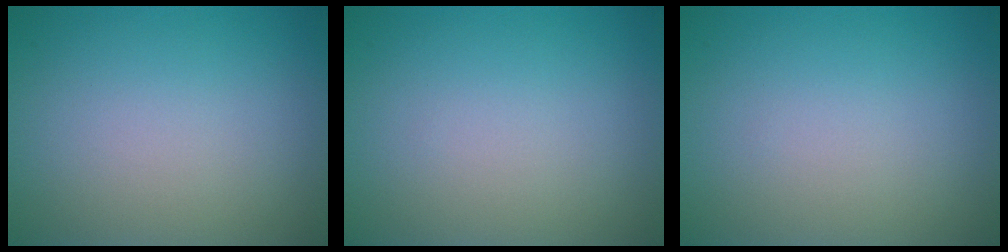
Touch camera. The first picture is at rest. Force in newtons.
{"total": 0.0}
{"total": 0.0}